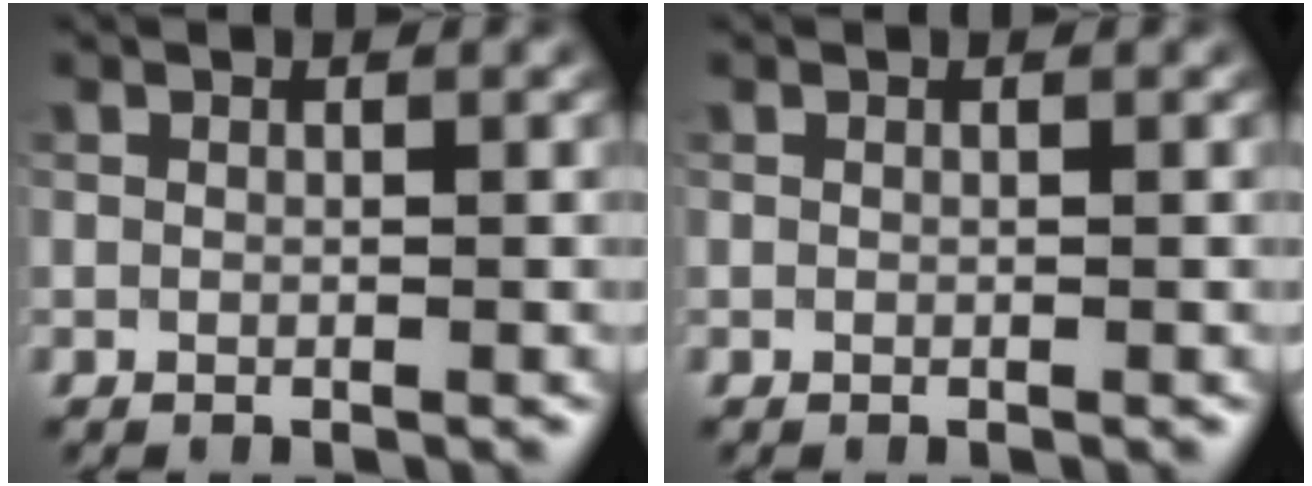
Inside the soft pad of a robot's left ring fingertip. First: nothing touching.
{"total": 0.0}